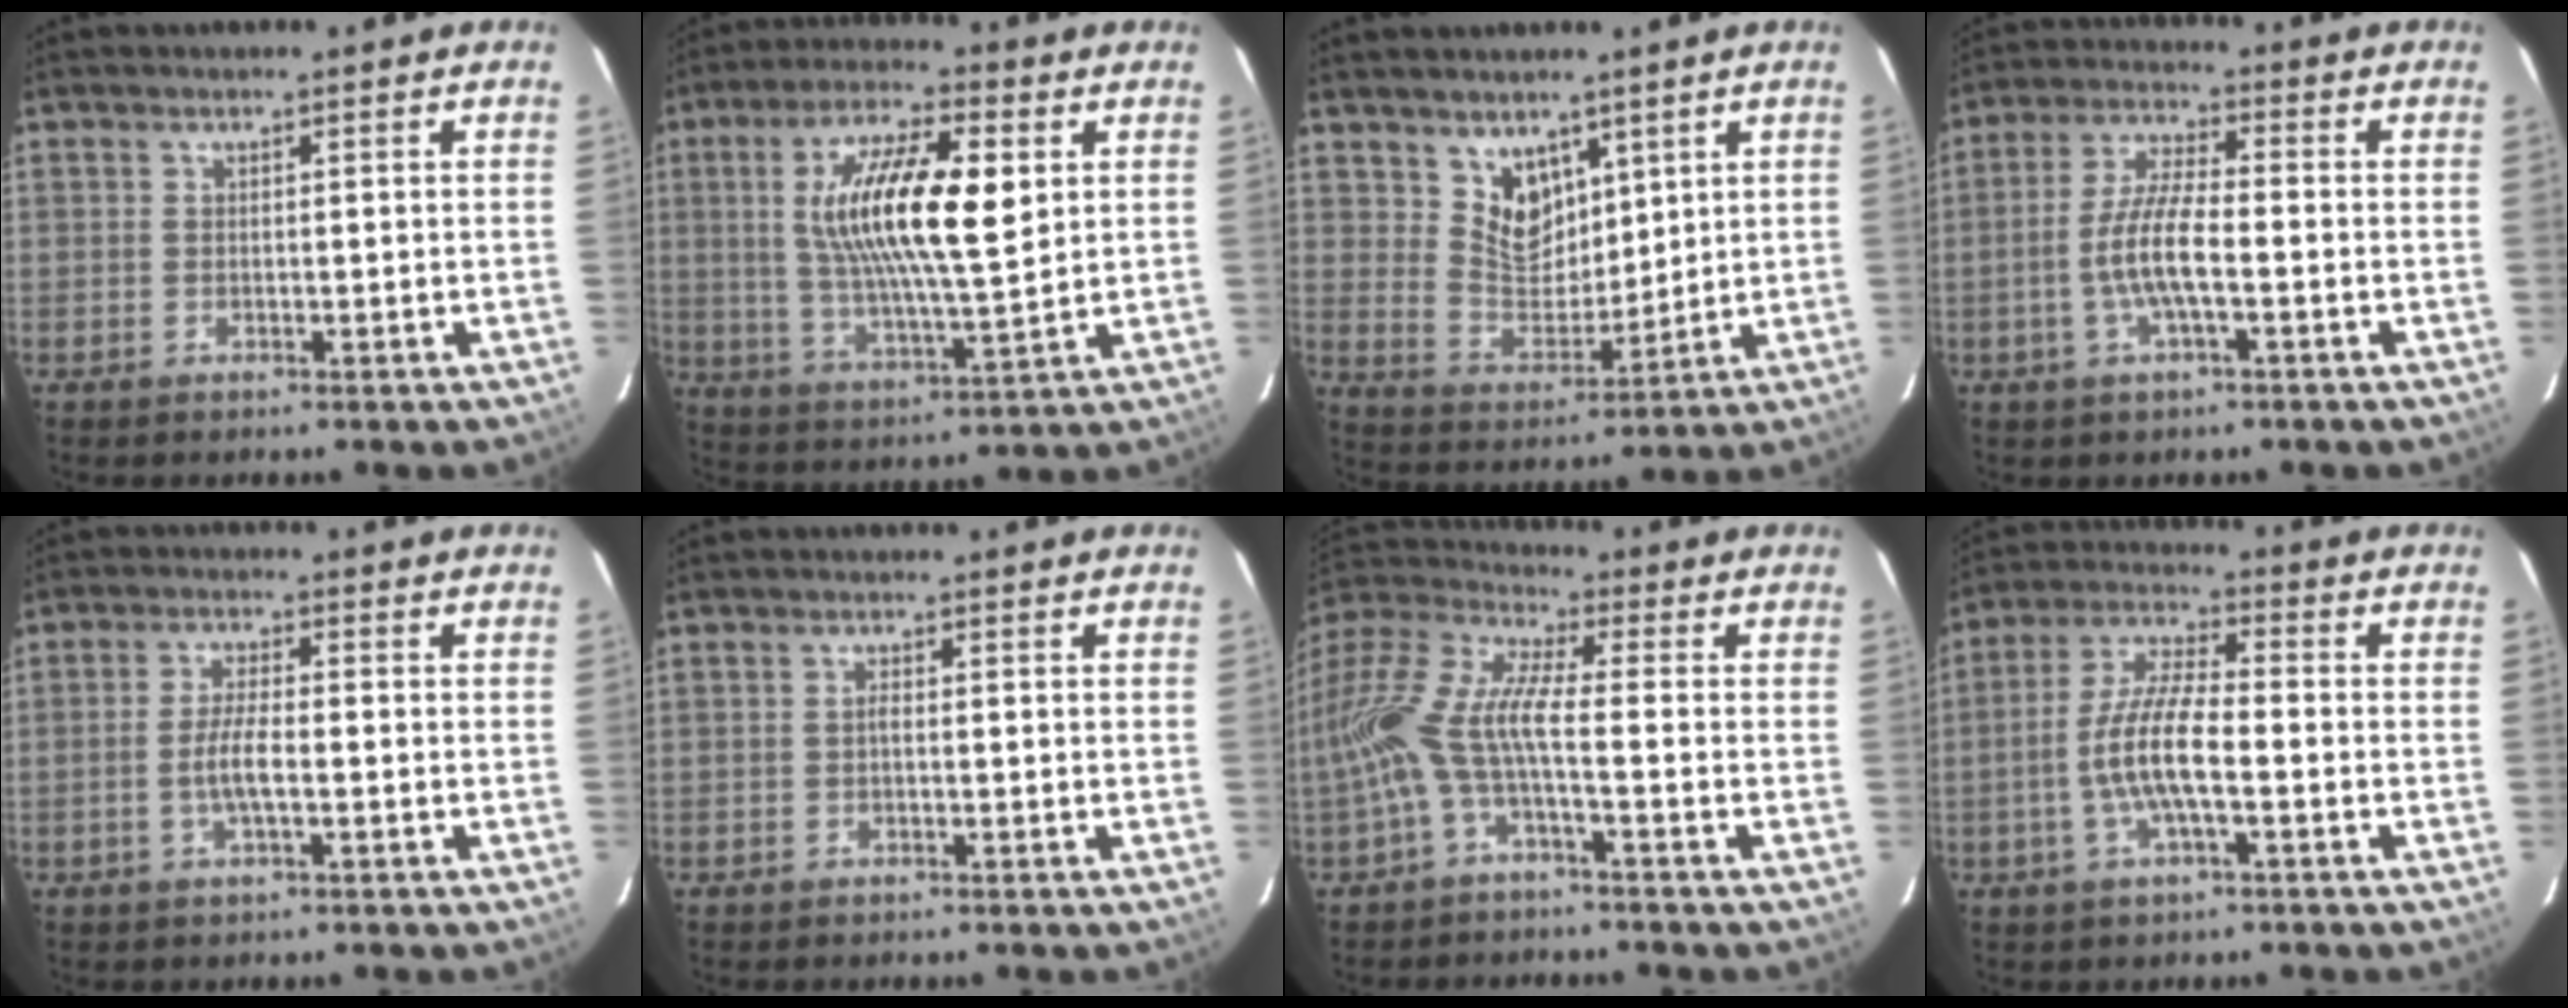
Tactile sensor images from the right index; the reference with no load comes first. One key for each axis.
{"total": 16.6, "fx": 3.7, "fy": 4.6, "fz": 15.5, "tx": -0.284, "ty": 0.008, "tz": 0.067}
{"total": 7.9, "fx": 5.0, "fy": 5.3, "fz": 2.9, "tx": -0.045, "ty": -0.001, "tz": 0.106}
{"total": 8.1, "fx": -2.3, "fy": 1.7, "fz": 7.6, "tx": -0.154, "ty": 0.003, "tz": -0.045}
{"total": 4.5, "fx": -1.3, "fy": 0.8, "fz": 4.2, "tx": -0.084, "ty": 0.000, "tz": -0.026}
{"total": 0.6, "fx": -0.3, "fy": 0.2, "fz": 0.5, "tx": -0.009, "ty": 0.005, "tz": -0.006}
{"total": 11.8, "fx": -2.5, "fy": 2.5, "fz": 11.2, "tx": -0.235, "ty": 0.010, "tz": -0.055}
{"total": 9.8, "fx": -2.7, "fy": 2.3, "fz": 9.1, "tx": -0.188, "ty": 0.003, "tz": -0.054}